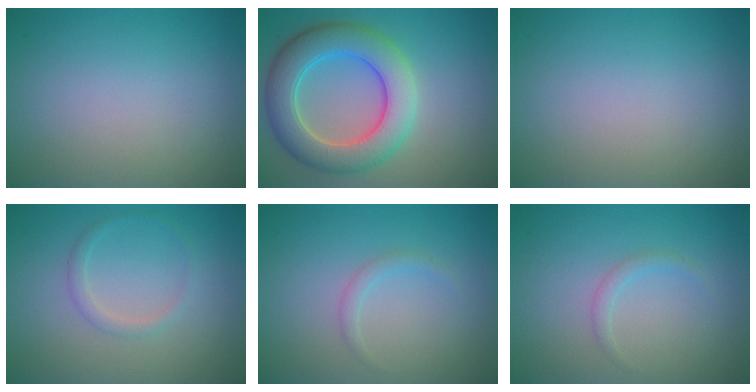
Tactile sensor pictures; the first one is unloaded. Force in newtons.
{"total": 7.7, "press": 7.7, "slide": 0.2}
{"total": 0.0}
{"total": 1.2, "press": 1.2, "slide": 0.1}
{"total": 1.0, "press": 1.0, "slide": 0.1}
{"total": 1.0, "press": 1.0, "slide": 0.1}